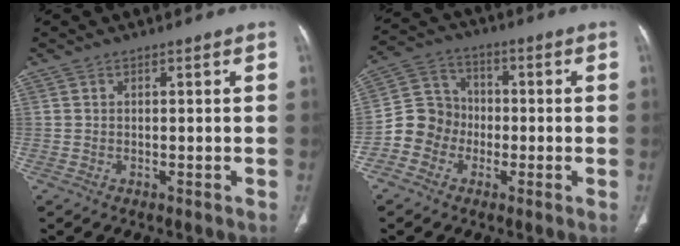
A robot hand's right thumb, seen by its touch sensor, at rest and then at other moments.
{"total": 8.6, "force": [-2.6, 7.8, 2.5], "torque": [-0.020, 0.034, -0.059]}